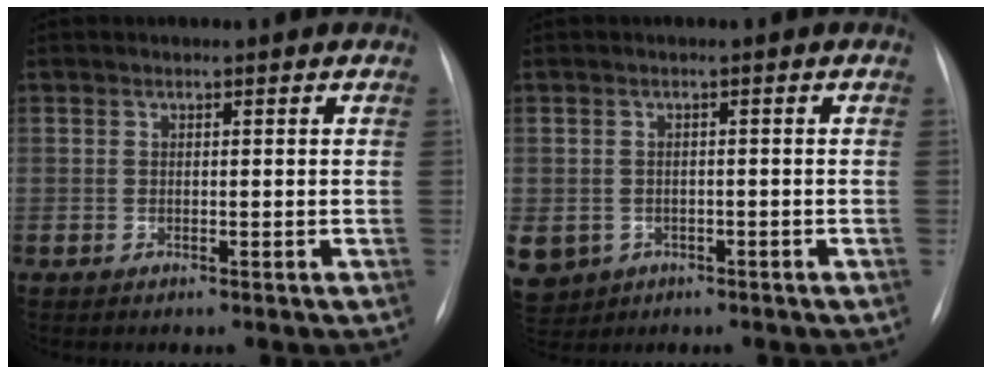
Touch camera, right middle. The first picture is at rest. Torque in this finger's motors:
{"motor_torque": [0.79, -0.37, 0.40, 0.10]}